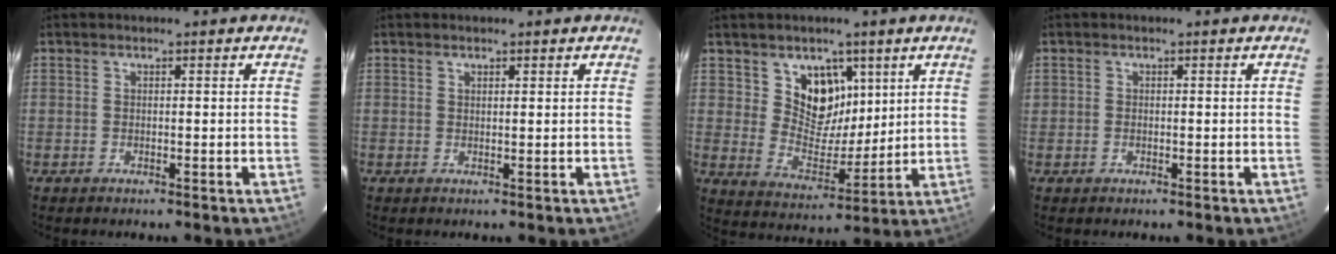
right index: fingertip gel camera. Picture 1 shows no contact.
{"total": 0.9, "force": [0.7, 0.2, 0.6], "torque": [-0.010, 0.001, 0.012]}
{"total": 9.8, "force": [4.9, 7.3, 4.4], "torque": [-0.068, -0.013, 0.097]}
{"total": 0.7, "force": [-0.1, 0.6, 0.2], "torque": [-0.003, 0.000, -0.002]}